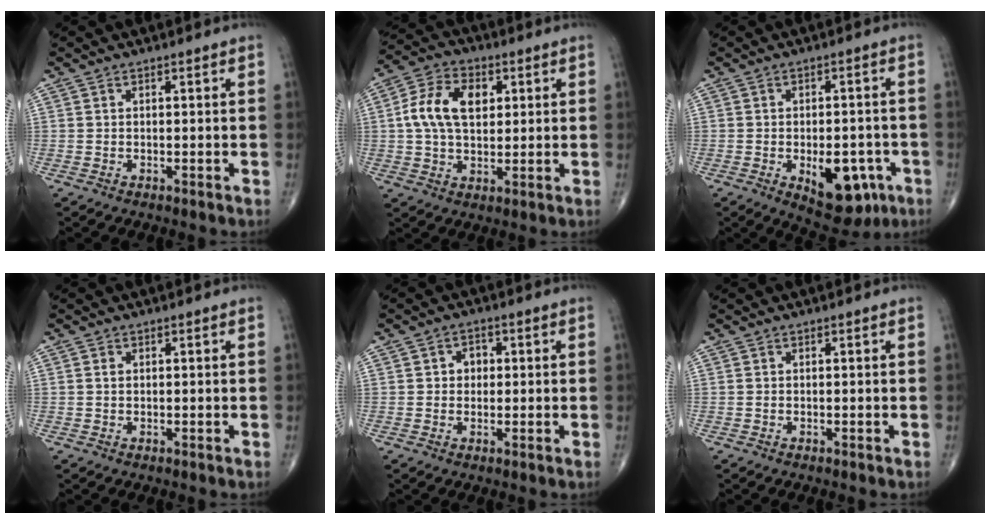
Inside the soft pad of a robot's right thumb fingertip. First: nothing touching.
{"total": 11.6, "force": [2.1, 7.4, 8.6], "torque": [-0.149, 0.010, 0.033]}
{"total": 13.2, "force": [-4.6, 7.2, 10.0], "torque": [-0.104, 0.015, -0.048]}
{"total": 0.7, "force": [0.2, 0.5, 0.4], "torque": [-0.011, 0.001, 0.004]}
{"total": 3.2, "force": [0.4, 2.7, 1.7], "torque": [-0.005, 0.005, 0.002]}
{"total": 0.0}